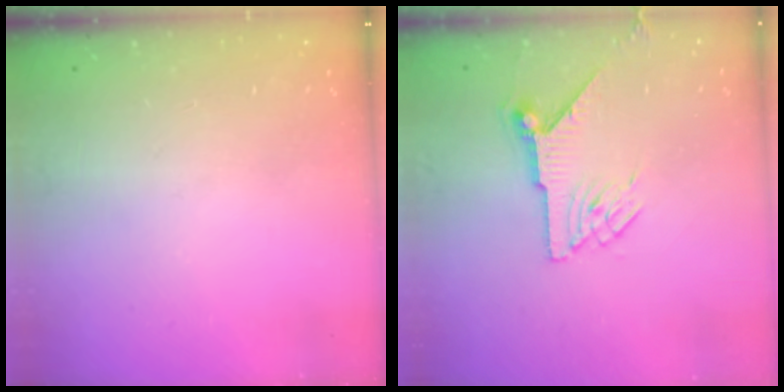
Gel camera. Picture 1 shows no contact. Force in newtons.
{"total": 8.0, "press": 8.0, "slide": 0.5}